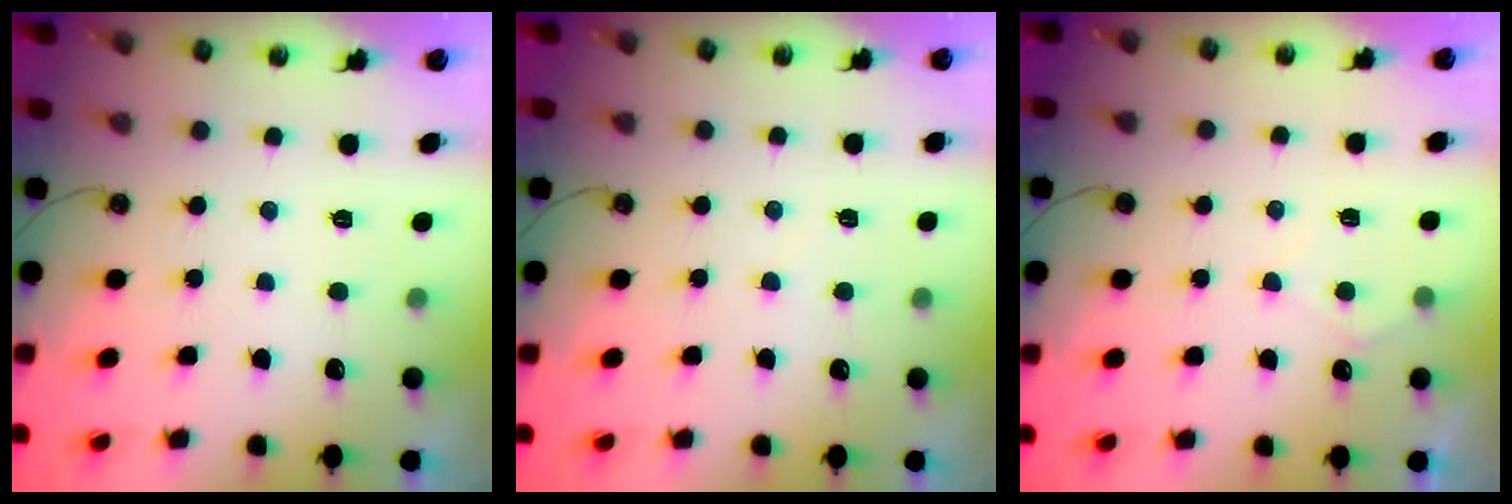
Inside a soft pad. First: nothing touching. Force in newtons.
{"total": 3.9, "press": 3.9, "slide": 0.5}
{"total": 4.5, "press": 4.4, "slide": 0.5}